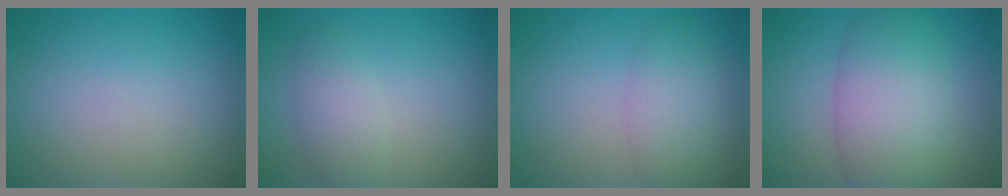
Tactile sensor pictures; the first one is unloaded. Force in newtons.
{"total": 2.7, "press": 2.7, "slide": 0.0}
{"total": 4.8, "press": 4.8, "slide": 0.2}
{"total": 7.9, "press": 7.9, "slide": 0.2}